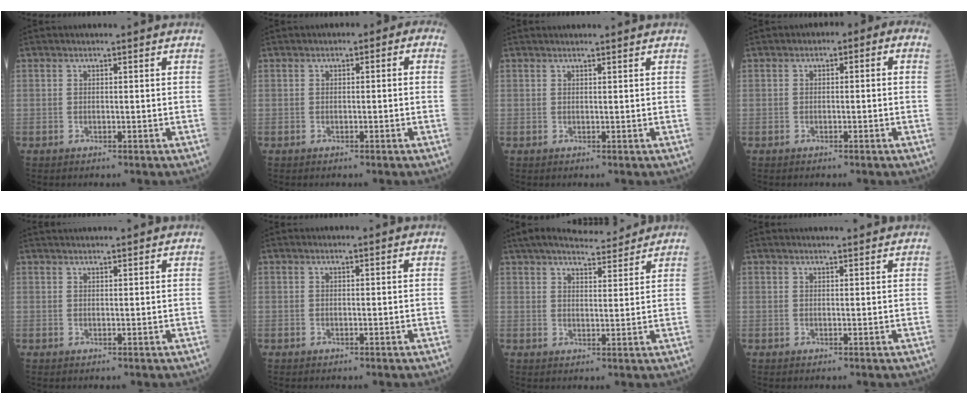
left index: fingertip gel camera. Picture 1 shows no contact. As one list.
[{"total": 1.9, "force": [-0.5, 1.1, 1.4], "torque": [-0.010, 0.013, -0.015]}, {"total": 2.3, "force": [2.1, -0.1, 0.8], "torque": [-0.009, 0.015, 0.028]}, {"total": 2.6, "force": [-0.5, 1.5, 2.1], "torque": [-0.021, 0.020, -0.017]}, {"total": 5.2, "force": [4.9, -0.1, 1.8], "torque": [-0.023, 0.028, 0.066]}, {"total": 0.8, "force": [0.7, -0.1, 0.3], "torque": [-0.009, 0.004, 0.012]}, {"total": 10.1, "force": [9.1, 1.6, 4.0], "torque": [-0.063, 0.013, 0.131]}, {"total": 4.5, "force": [4.3, 0.2, 1.2], "torque": [-0.016, 0.018, 0.049]}]